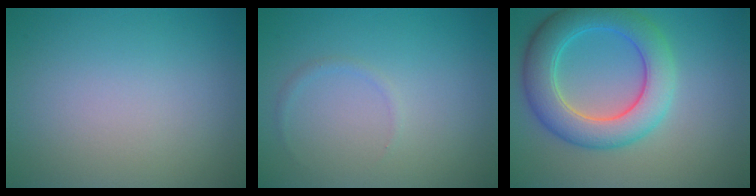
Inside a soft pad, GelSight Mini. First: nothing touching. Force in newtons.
{"total": 0.6, "press": 0.6, "slide": 0.0}
{"total": 6.9, "press": 6.9, "slide": 0.5}